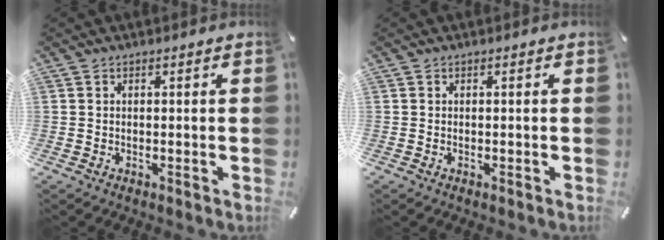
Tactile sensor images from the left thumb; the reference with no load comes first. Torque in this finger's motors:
{"motor_torque": [-0.02, 0.16, -0.09, -0.02, 0.05]}